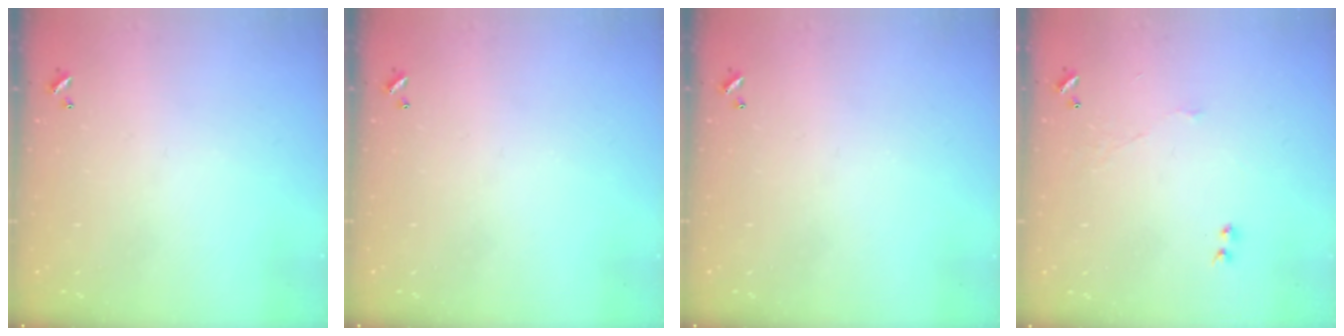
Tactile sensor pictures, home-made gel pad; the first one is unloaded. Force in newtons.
{"total": 0.0}
{"total": 0.0}
{"total": 2.4, "press": 2.3, "slide": 0.6}